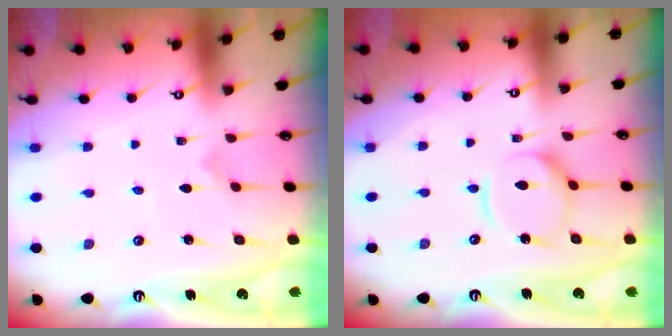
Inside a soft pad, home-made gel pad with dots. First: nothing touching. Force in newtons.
{"total": 10.0, "press": 10.0, "slide": 1.0}